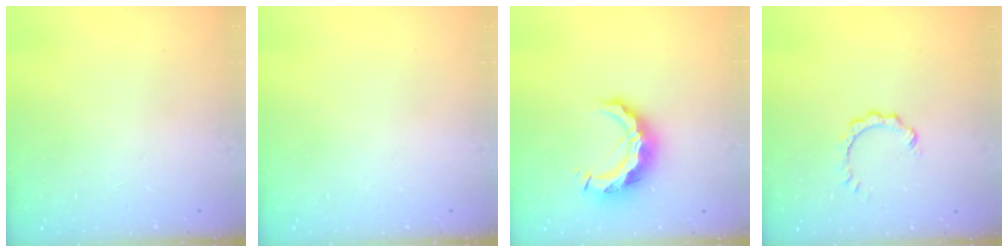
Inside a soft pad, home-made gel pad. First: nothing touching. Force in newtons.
{"total": 0.0}
{"total": 11.6, "press": 11.6, "slide": 1.1}
{"total": 1.3, "press": 1.2, "slide": 0.2}